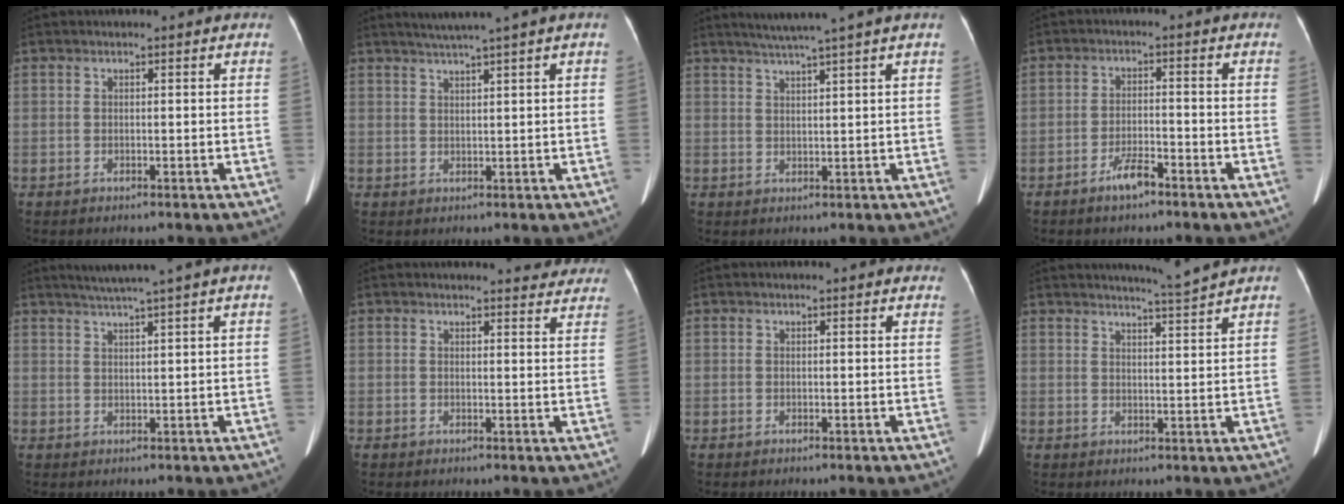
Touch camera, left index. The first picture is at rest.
{"total": 3.7, "force": [2.9, -1.1, 2.1], "torque": [-0.036, 0.007, 0.055]}
{"total": 5.6, "force": [4.5, -1.5, 3.0], "torque": [-0.048, 0.011, 0.075]}
{"total": 3.8, "force": [-2.9, 0.7, 2.3], "torque": [-0.047, -0.005, -0.052]}
{"total": 4.7, "force": [3.7, -1.3, 2.6], "torque": [-0.042, 0.011, 0.068]}
{"total": 7.5, "force": [7.2, 1.8, 1.1], "torque": [0.013, -0.010, 0.051]}
{"total": 2.4, "force": [2.2, 0.7, 0.8], "torque": [-0.011, 0.005, 0.011]}
{"total": 4.3, "force": [3.8, -1.9, 0.5], "torque": [-0.016, -0.020, 0.060]}